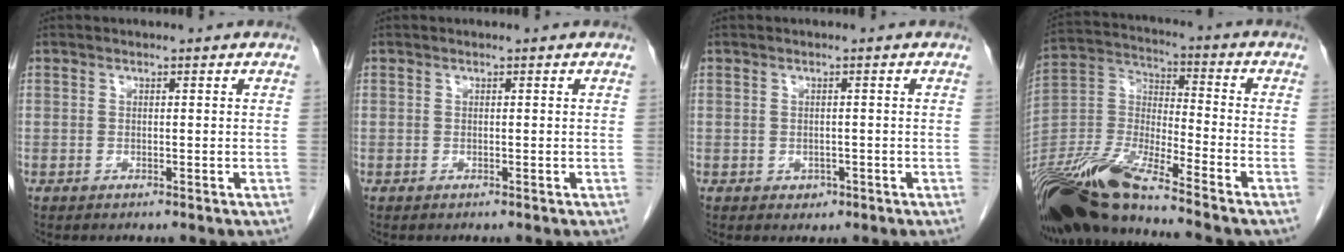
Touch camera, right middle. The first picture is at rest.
{"total": 0.0}
{"total": 1.3, "force": [-0.5, 1.1, 0.5], "torque": [-0.008, 0.002, -0.003]}
{"total": 18.2, "force": [-14.7, 1.3, 10.6], "torque": [-0.240, -0.020, -0.281]}